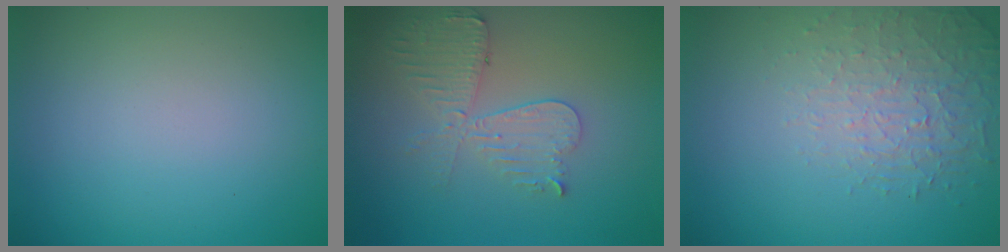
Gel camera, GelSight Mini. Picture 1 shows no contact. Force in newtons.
{"total": 4.2, "press": 3.7, "slide": 2.1}
{"total": 1.9, "press": 1.4, "slide": 1.3}